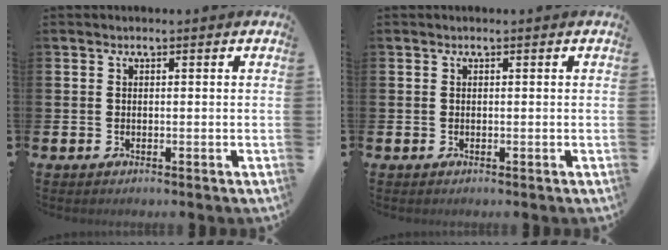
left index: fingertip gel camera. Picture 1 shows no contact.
{"total": 0.0}